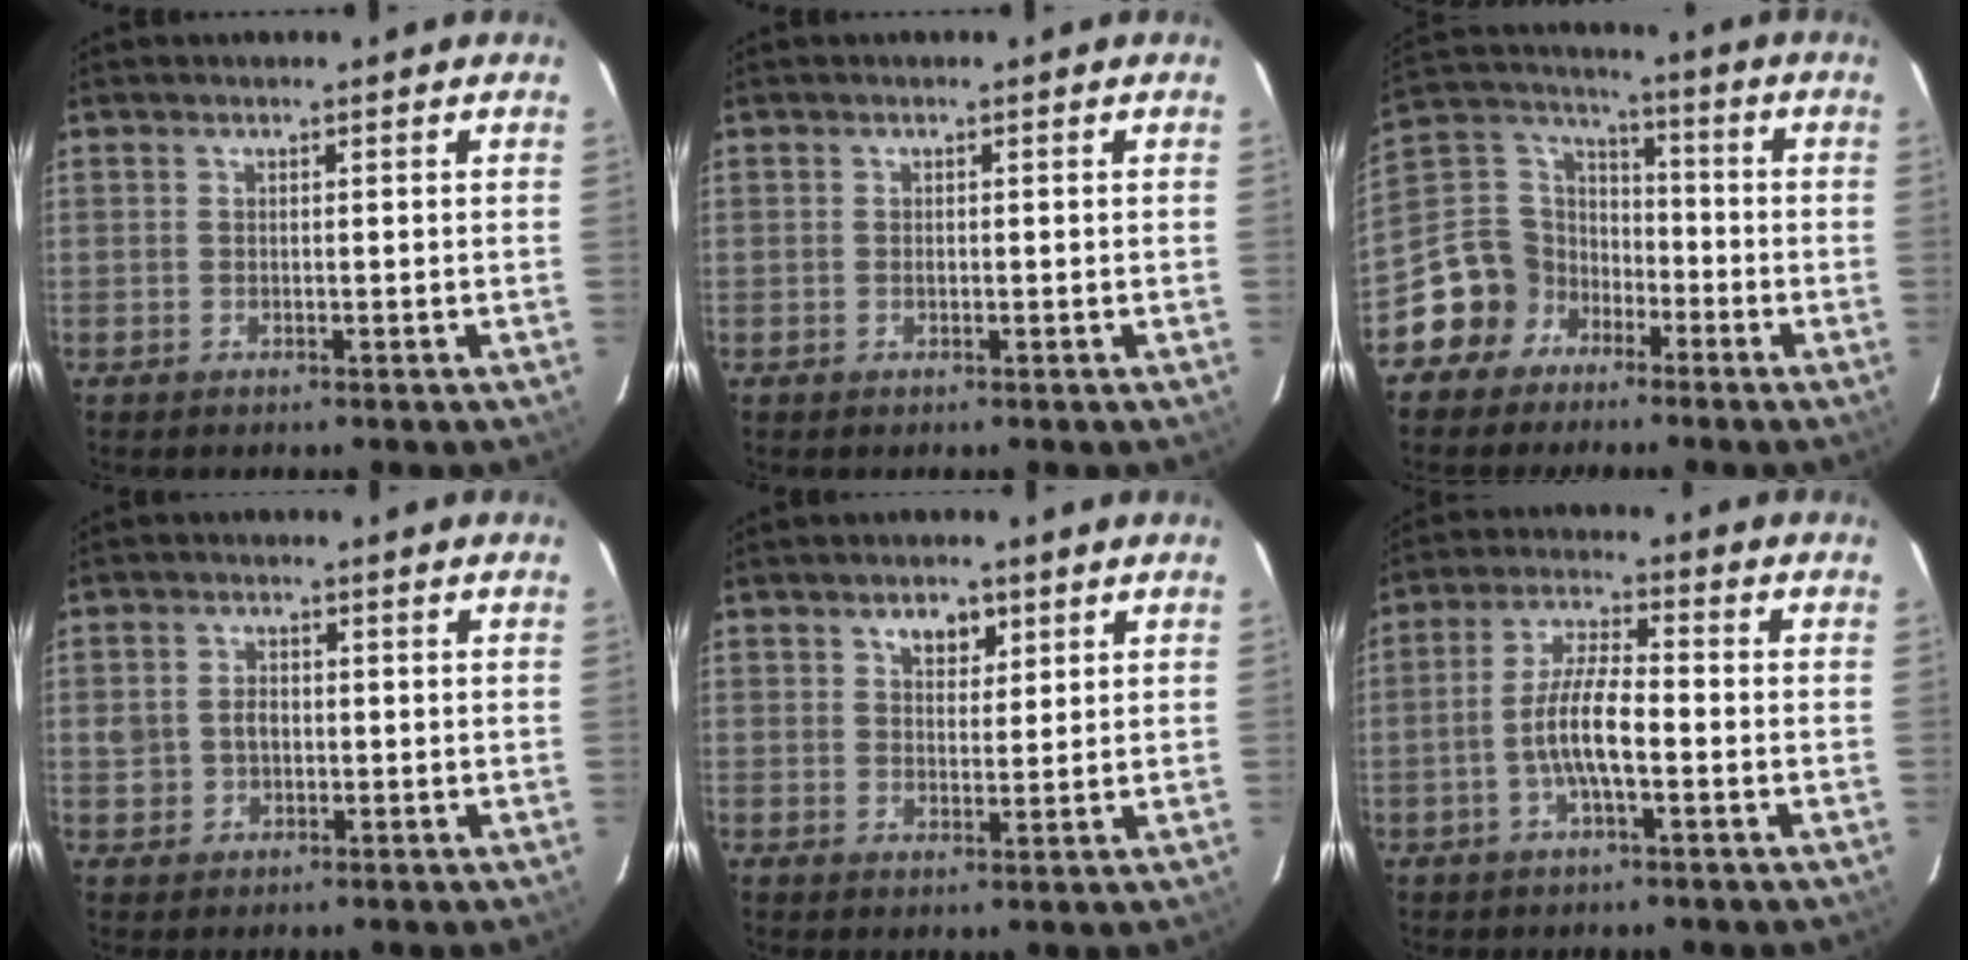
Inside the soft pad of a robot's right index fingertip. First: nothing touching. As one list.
[{"total": 0.5, "force": [-0.1, 0.4, 0.3], "torque": [-0.004, -0.001, -0.001]}, {"total": 11.8, "force": [-6.8, 9.4, 2.2], "torque": [-0.069, 0.050, -0.125]}, {"total": 3.8, "force": [-0.2, 3.3, 1.9], "torque": [-0.038, 0.007, 0.000]}, {"total": 4.0, "force": [2.2, 2.5, 2.2], "torque": [-0.027, 0.002, 0.036]}, {"total": 8.1, "force": [-2.4, 2.0, 7.5], "torque": [-0.152, 0.005, -0.045]}]